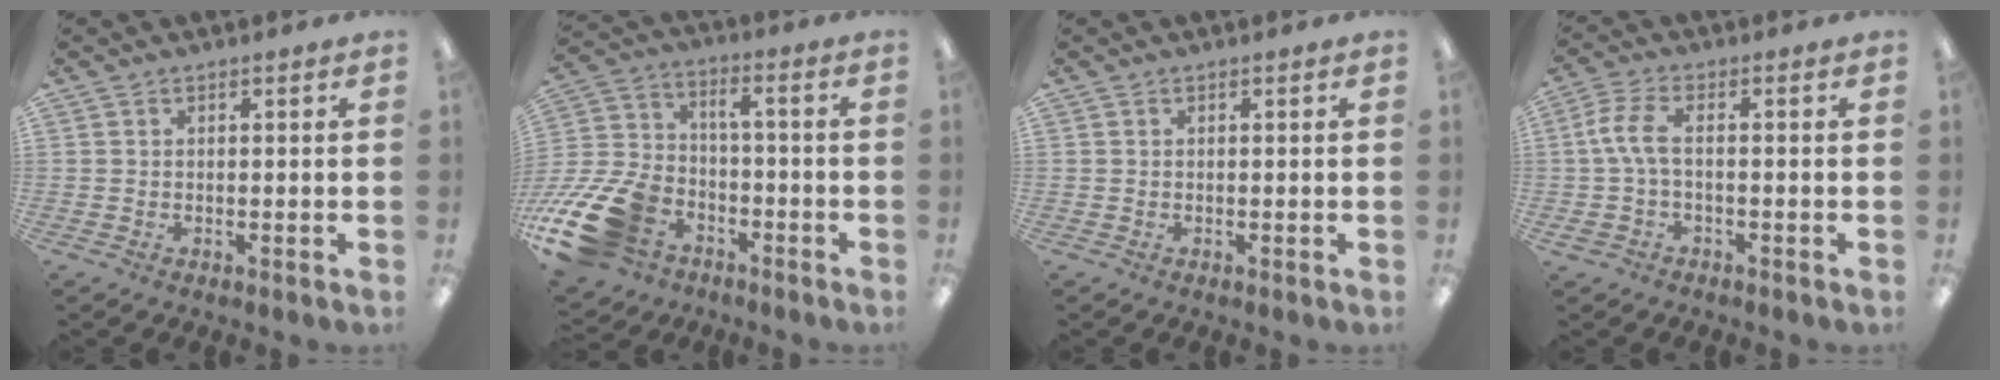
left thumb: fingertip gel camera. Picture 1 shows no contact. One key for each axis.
{"total": 18.6, "fx": -8.9, "fy": 12.4, "fz": 10.6, "tx": -0.225, "ty": 0.049, "tz": -0.146}
{"total": 0.0}
{"total": 7.2, "fx": -0.1, "fy": 3.4, "fz": 6.4, "tx": -0.140, "ty": 0.003, "tz": -0.005}